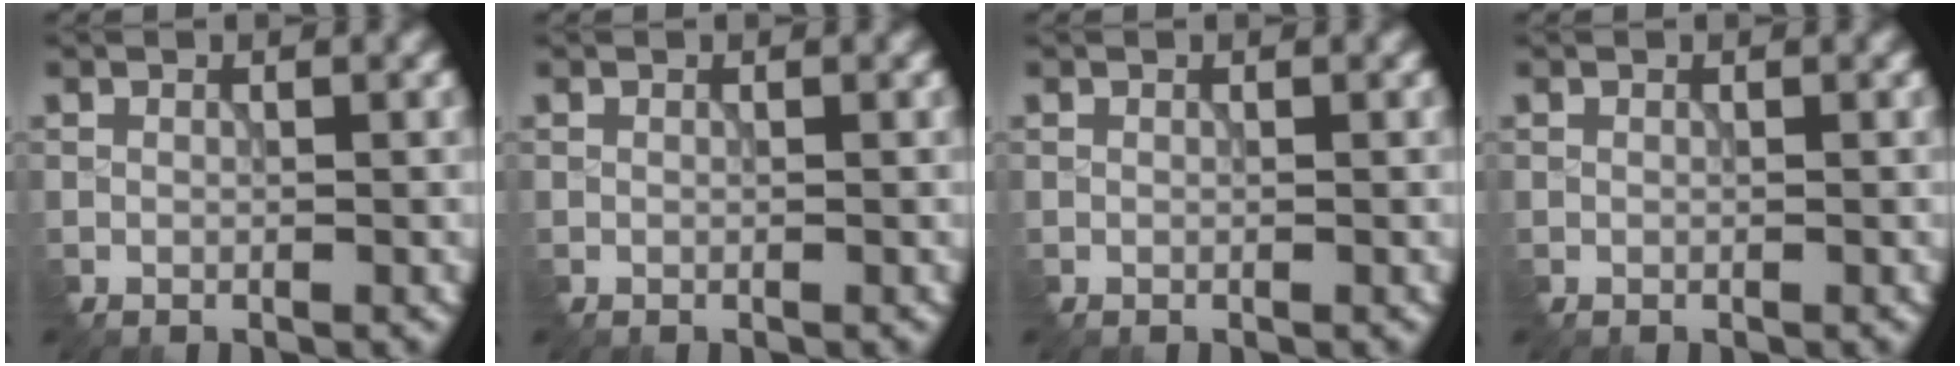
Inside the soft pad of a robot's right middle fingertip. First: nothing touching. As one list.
[{"total": 0.0}, {"total": 0.0}, {"total": 0.0}]